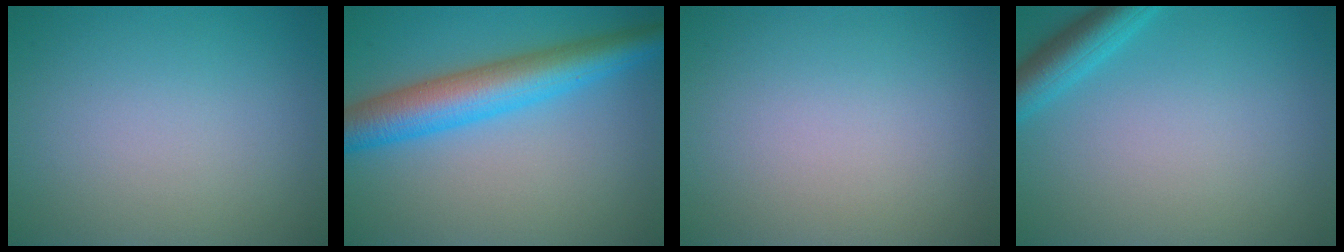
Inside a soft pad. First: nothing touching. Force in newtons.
{"total": 7.1, "press": 7.1, "slide": 0.1}
{"total": 0.0}
{"total": 3.3, "press": 3.3, "slide": 0.2}